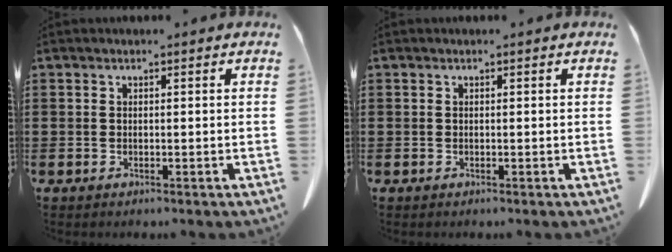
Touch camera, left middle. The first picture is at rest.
{"total": 0.0}